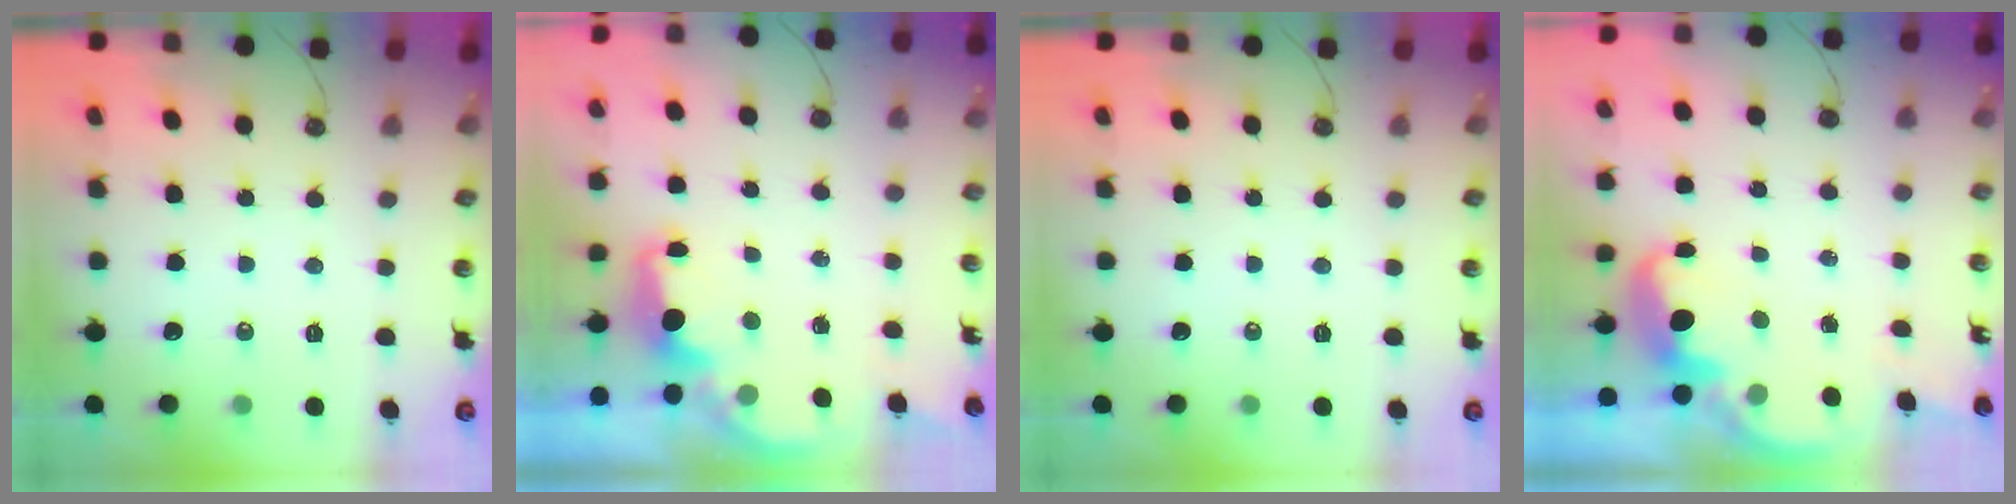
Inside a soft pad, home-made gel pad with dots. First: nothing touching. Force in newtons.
{"total": 2.3, "press": 2.2, "slide": 0.7}
{"total": 0.0}
{"total": 4.2, "press": 4.1, "slide": 0.7}